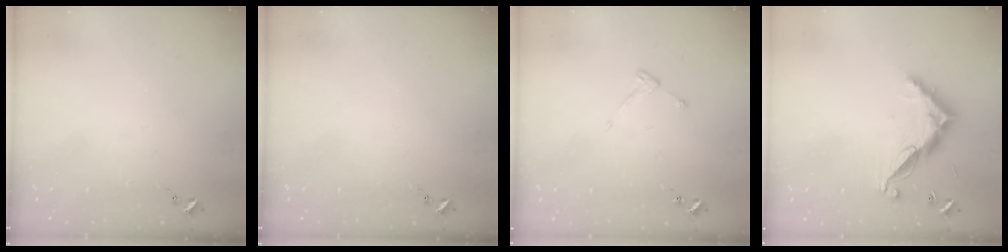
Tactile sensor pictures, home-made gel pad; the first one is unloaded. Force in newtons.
{"total": 0.0}
{"total": 3.7, "press": 3.6, "slide": 0.5}
{"total": 11.5, "press": 11.5, "slide": 0.4}